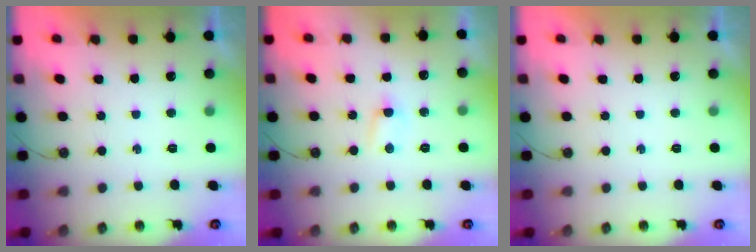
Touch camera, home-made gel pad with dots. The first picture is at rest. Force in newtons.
{"total": 2.8, "press": 2.8, "slide": 0.4}
{"total": 0.0}